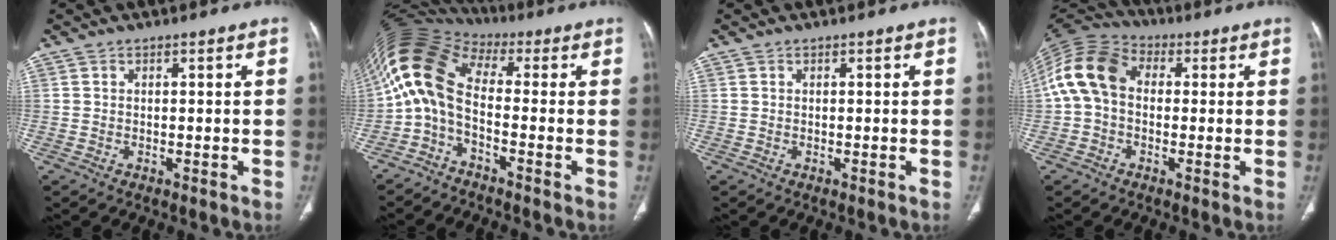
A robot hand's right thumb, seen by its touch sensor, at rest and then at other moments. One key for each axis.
{"total": 10.7, "fx": -1.2, "fy": 5.5, "fz": 9.2, "tx": -0.178, "ty": 0.061, "tz": -0.041}
{"total": 0.0}
{"total": 12.1, "fx": 0.6, "fy": 8.8, "fz": 8.3, "tx": -0.163, "ty": 0.034, "tz": -0.001}